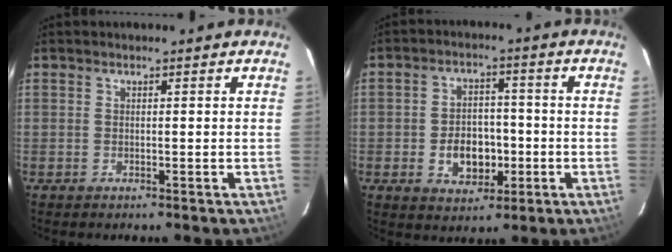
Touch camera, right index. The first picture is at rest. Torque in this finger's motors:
{"motor_torque": [0.26, -0.12, 0.42, 0.03]}